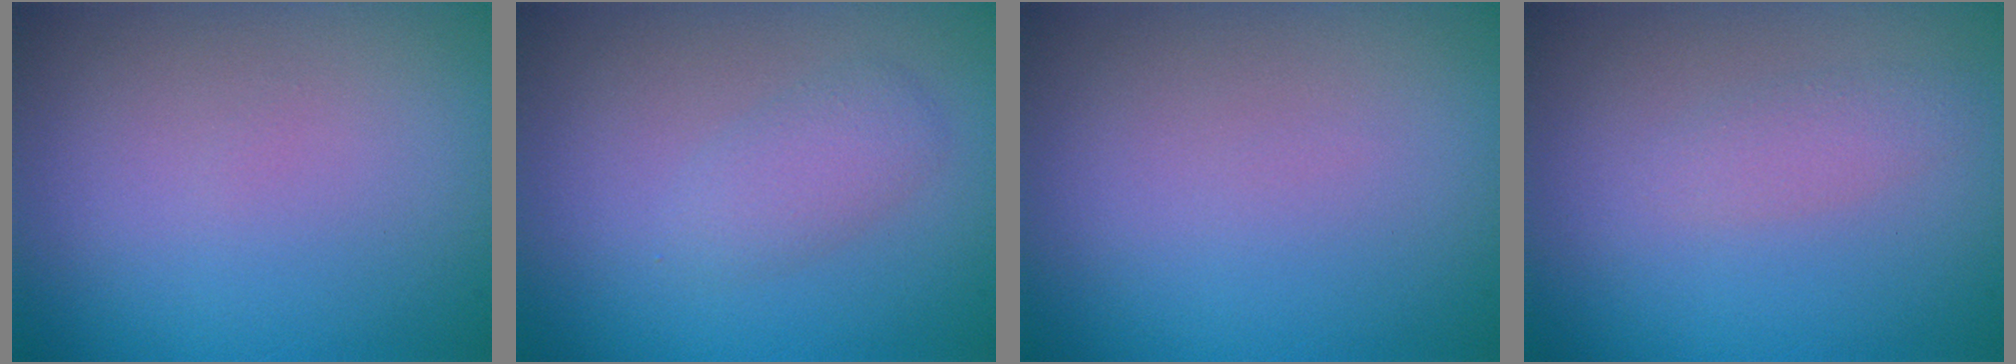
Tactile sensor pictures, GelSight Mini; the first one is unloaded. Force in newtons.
{"total": 2.0, "press": 2.0, "slide": 0.0}
{"total": 0.0}
{"total": 1.4, "press": 1.4, "slide": 0.1}